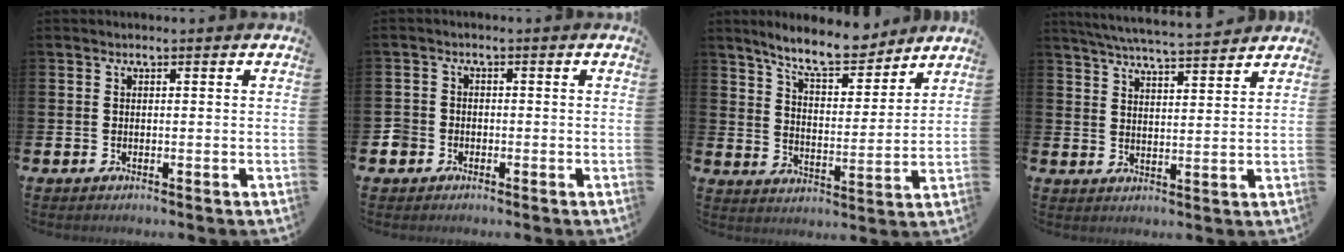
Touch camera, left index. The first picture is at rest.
{"total": 2.2, "force": [-1.2, 1.8, 0.1], "torque": [-0.003, 0.004, -0.031]}
{"total": 9.2, "force": [8.4, 1.9, 3.0], "torque": [-0.078, -0.045, 0.151]}
{"total": 5.8, "force": [5.7, -0.1, 1.3], "torque": [-0.048, -0.031, 0.101]}